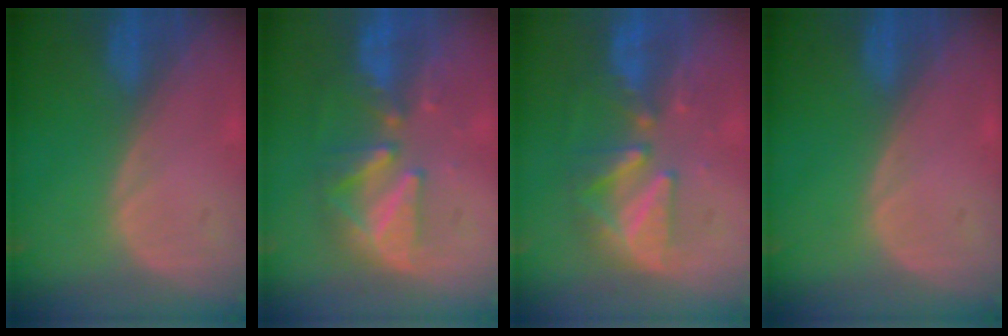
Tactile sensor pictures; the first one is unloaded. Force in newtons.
{"total": 8.4, "press": 8.1, "slide": 2.0}
{"total": 8.2, "press": 8.0, "slide": 1.8}
{"total": 0.0}